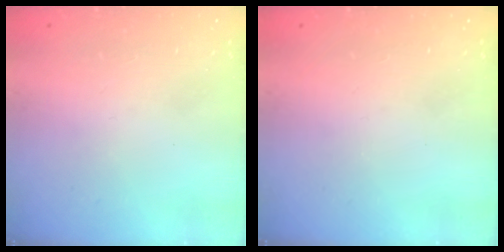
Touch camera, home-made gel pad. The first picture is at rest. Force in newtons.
{"total": 0.0}